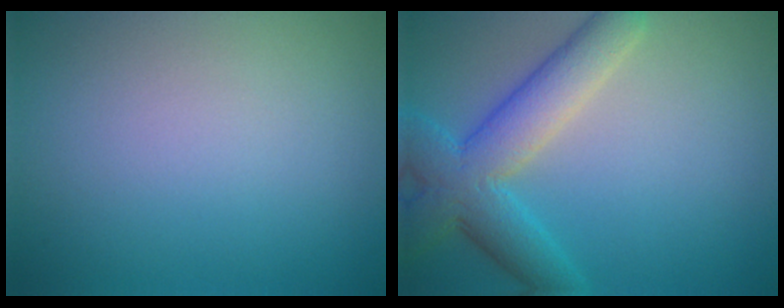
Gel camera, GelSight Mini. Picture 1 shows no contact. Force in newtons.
{"total": 6.5, "press": 6.5, "slide": 0.5}